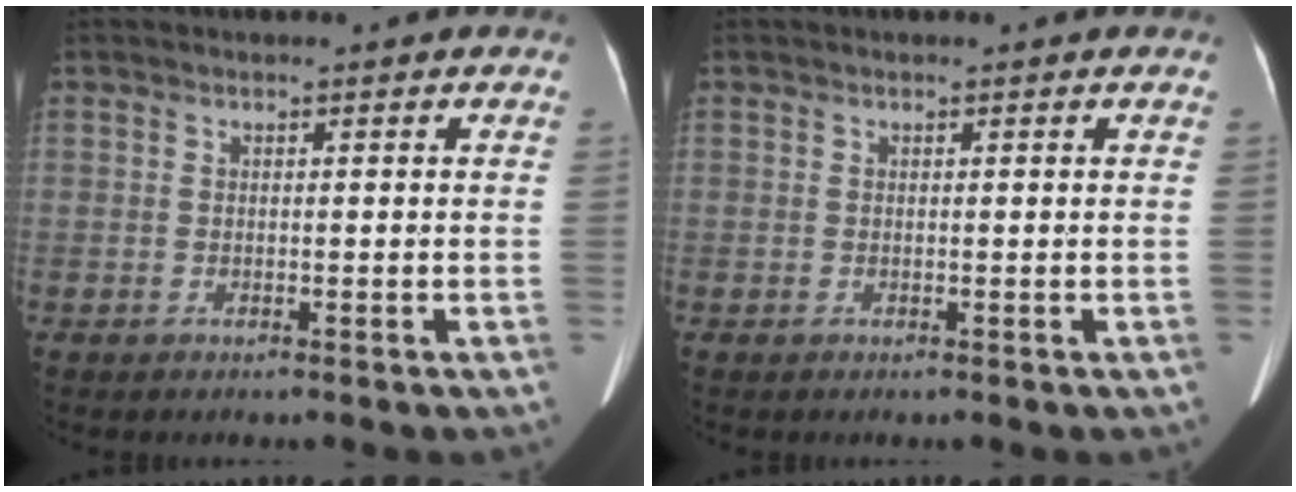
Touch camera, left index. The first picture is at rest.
{"total": 0.0}